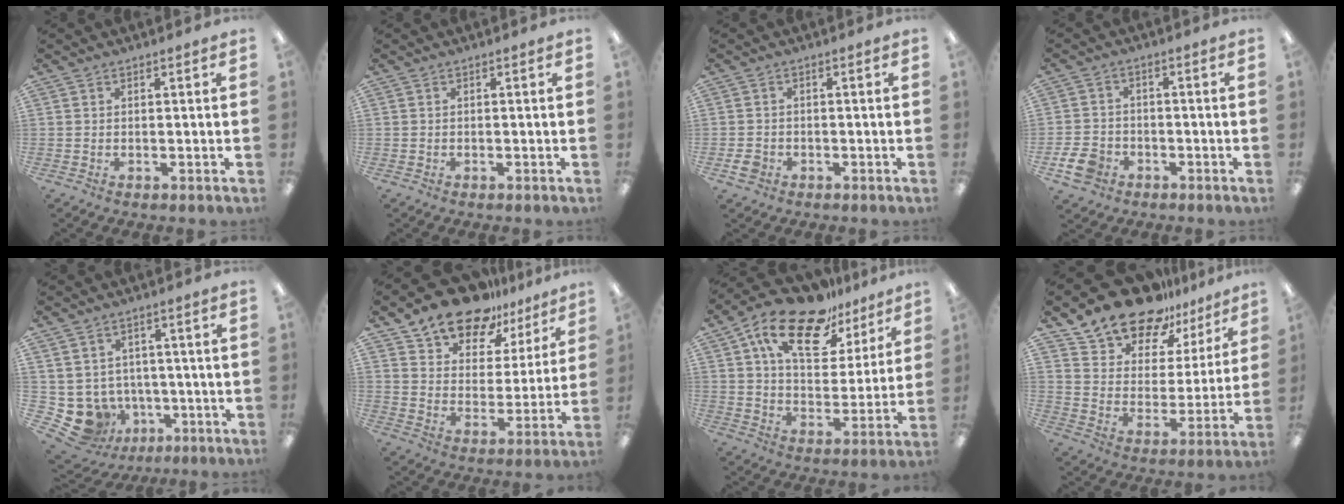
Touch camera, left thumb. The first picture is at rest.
{"total": 0.0}
{"total": 2.5, "force": [-1.5, 1.9, 0.9], "torque": [-0.012, 0.004, -0.026]}
{"total": 6.2, "force": [-3.4, 4.5, 2.6], "torque": [-0.047, 0.012, -0.063]}
{"total": 8.4, "force": [-2.7, 7.5, 2.5], "torque": [-0.078, 0.001, -0.037]}
{"total": 15.6, "force": [12.6, 7.8, 4.9], "torque": [-0.083, -0.094, 0.227]}
{"total": 18.9, "force": [12.6, 9.1, 10.8], "torque": [-0.185, -0.071, 0.217]}
{"total": 17.2, "force": [14.4, 8.3, 4.5], "torque": [-0.096, -0.112, 0.260]}